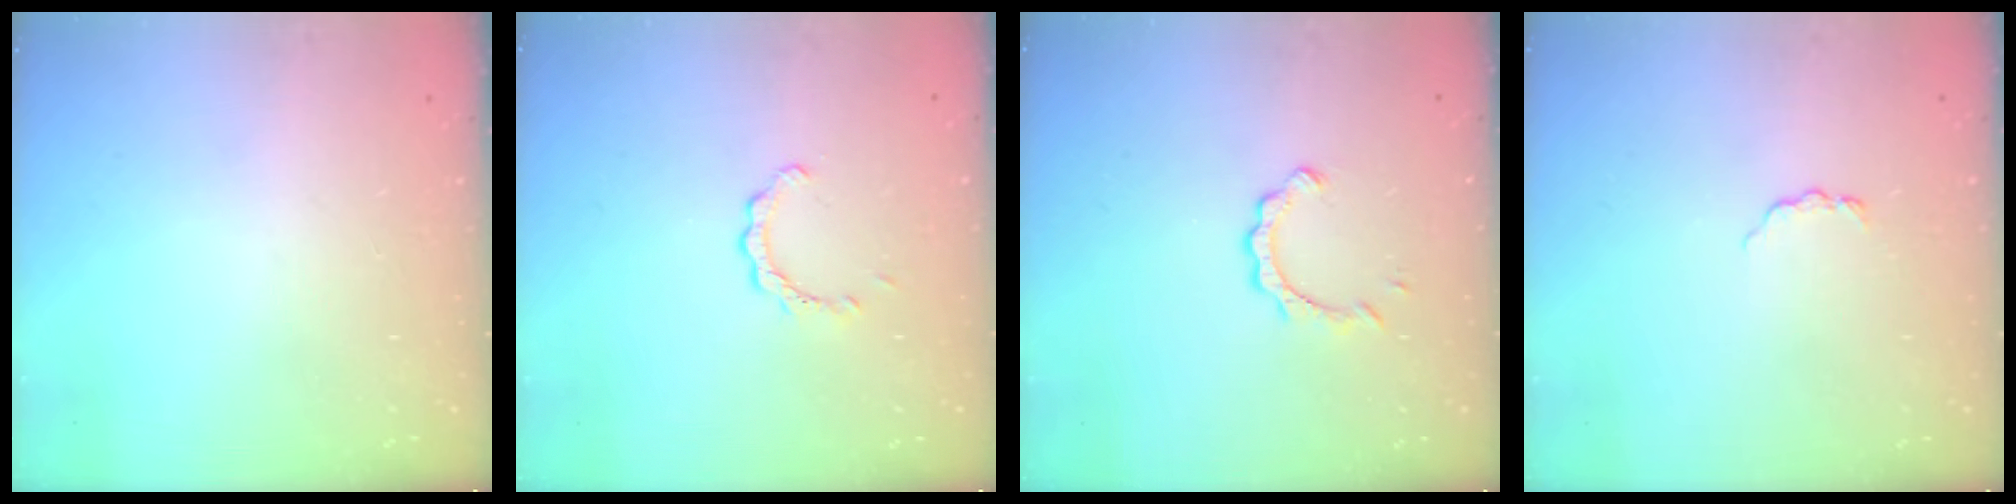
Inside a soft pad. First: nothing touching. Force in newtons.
{"total": 2.2, "press": 2.2, "slide": 0.2}
{"total": 4.6, "press": 4.6, "slide": 0.4}
{"total": 3.6, "press": 3.5, "slide": 0.5}